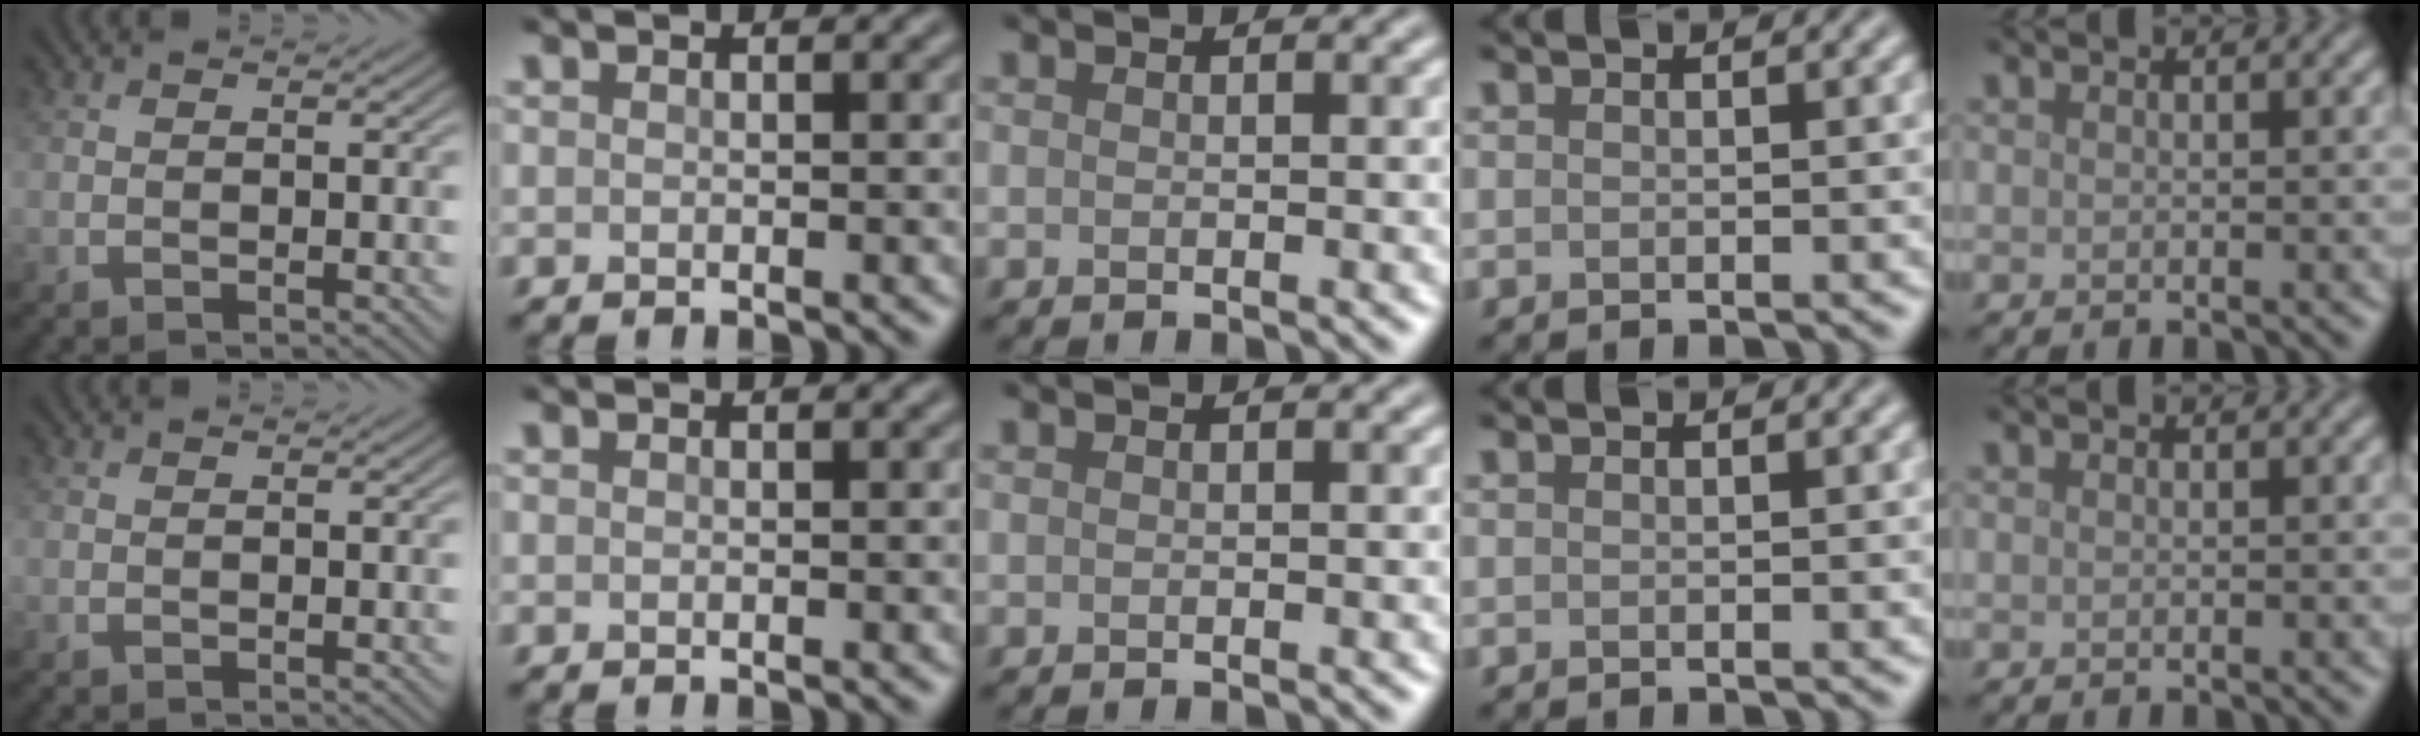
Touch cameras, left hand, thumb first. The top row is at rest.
{}